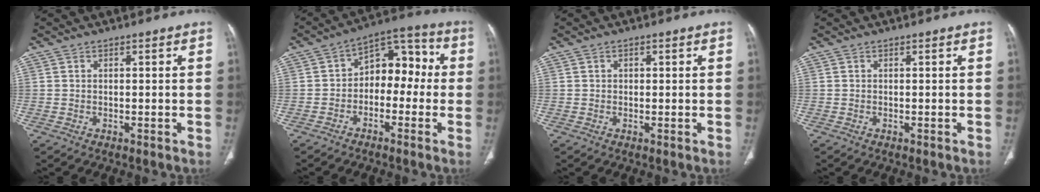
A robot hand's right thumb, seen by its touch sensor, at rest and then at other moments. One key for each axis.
{"total": 10.3, "fx": -1.0, "fy": 7.1, "fz": 7.5, "tx": -0.057, "ty": 0.051, "tz": -0.033}
{"total": 0.8, "fx": 0.2, "fy": 0.6, "fz": 0.3, "tx": 0.000, "ty": 0.001, "tz": 0.002}
{"total": 0.0}